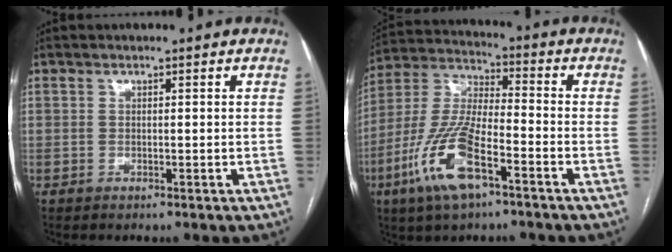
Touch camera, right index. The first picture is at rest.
{"total": 14.0, "force": [-6.5, 3.7, 11.8], "torque": [-0.260, -0.008, -0.122]}